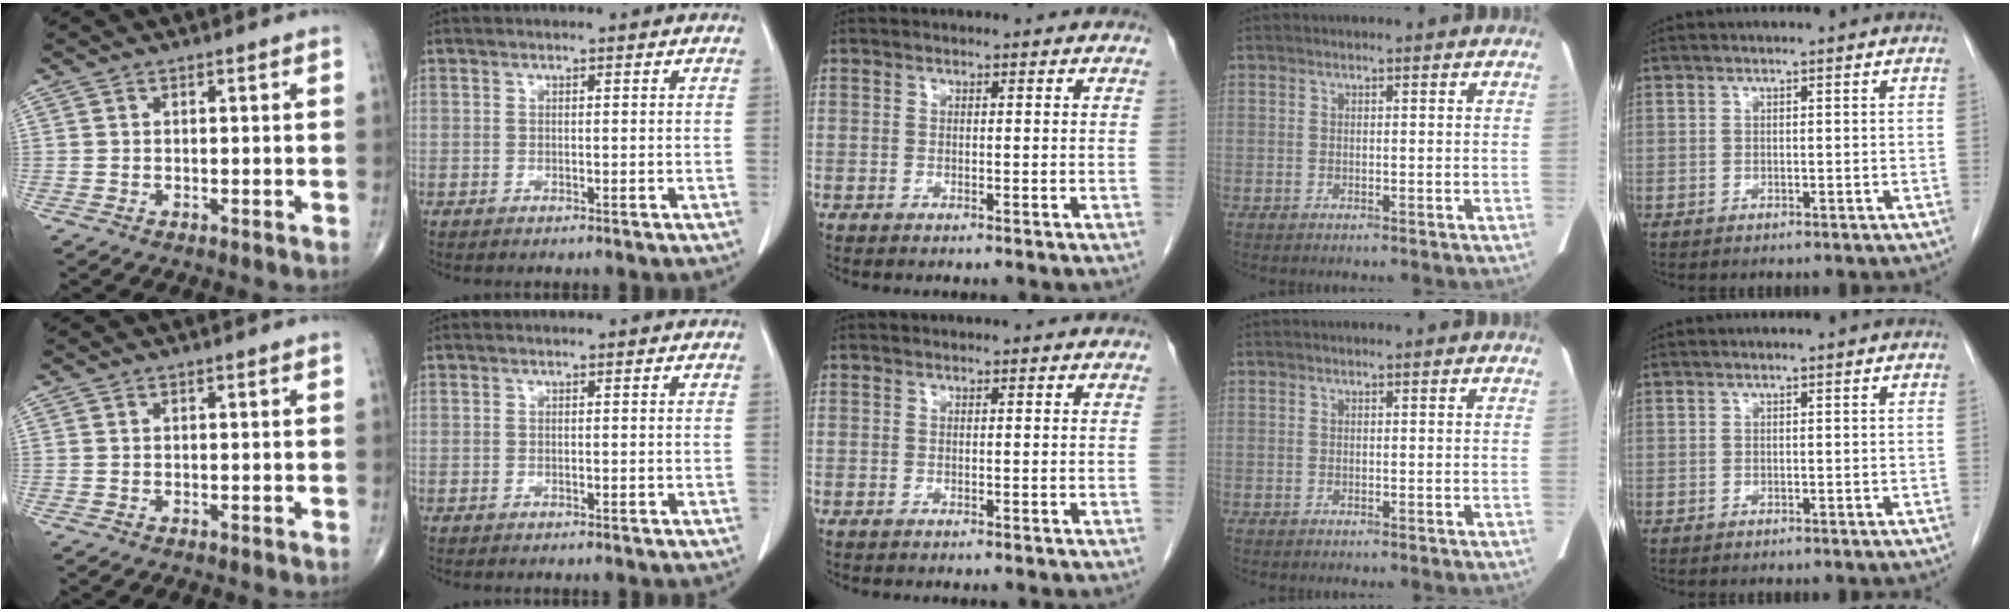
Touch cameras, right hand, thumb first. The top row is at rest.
{}